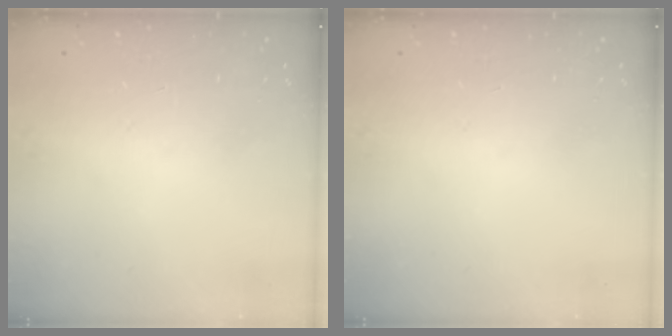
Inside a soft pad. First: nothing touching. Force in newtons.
{"total": 0.0}